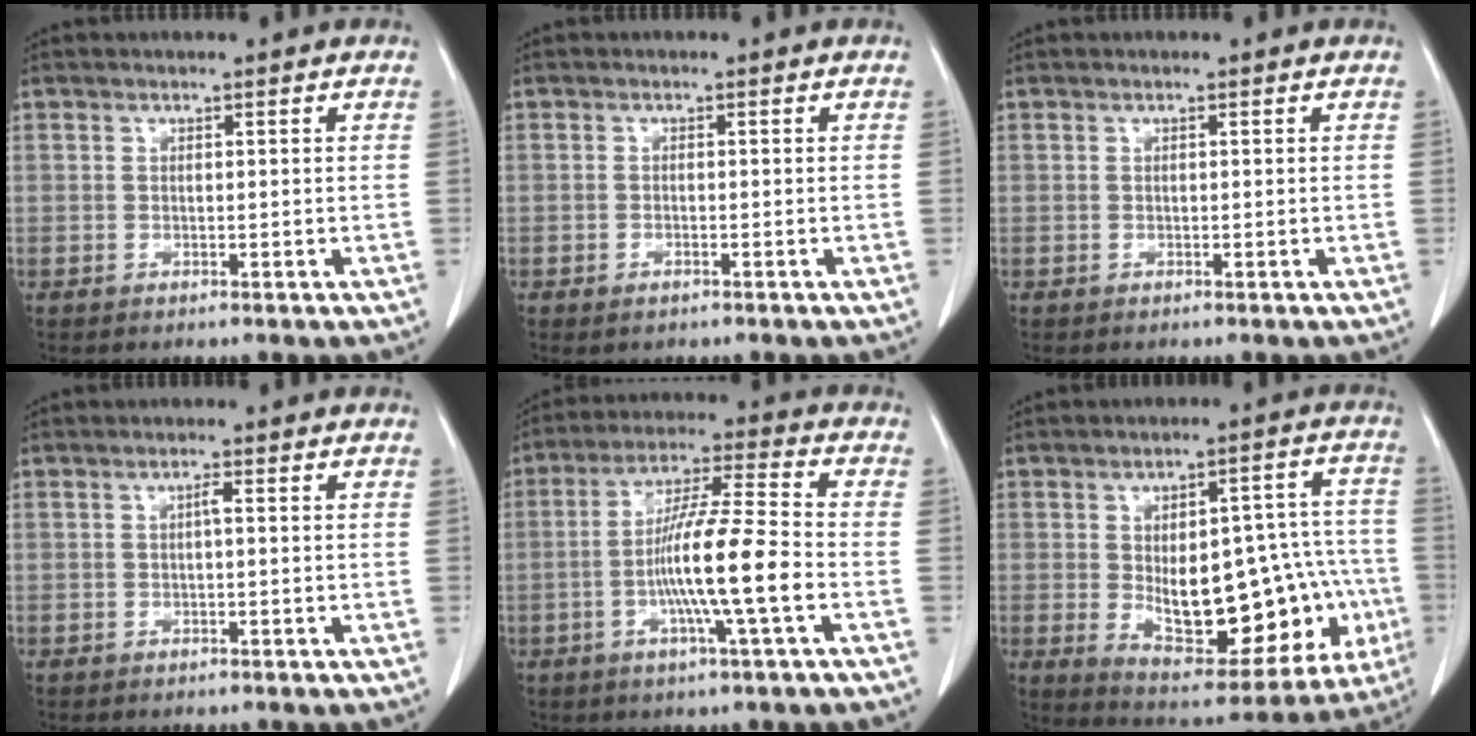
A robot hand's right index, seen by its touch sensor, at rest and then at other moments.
{"total": 1.1, "force": [-0.7, 0.5, 0.7], "torque": [-0.015, -0.001, -0.007]}
{"total": 0.0}
{"total": 1.0, "force": [0.0, 0.2, 1.0], "torque": [-0.017, 0.003, 0.001]}
{"total": 12.2, "force": [-2.9, -0.3, 11.8], "torque": [-0.215, -0.001, -0.062]}
{"total": 21.8, "force": [-3.8, 10.0, 18.9], "torque": [-0.224, 0.032, -0.022]}